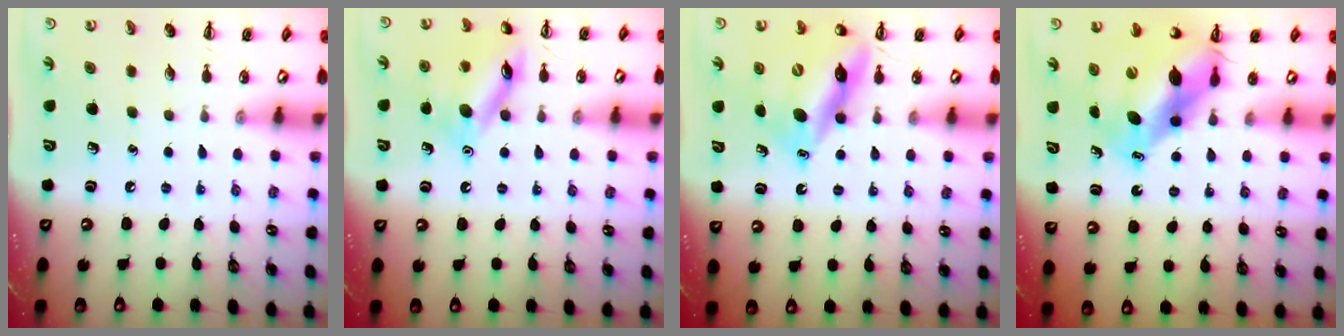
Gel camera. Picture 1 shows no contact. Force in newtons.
{"total": 13.6, "press": 13.6, "slide": 1.1}
{"total": 12.4, "press": 11.9, "slide": 3.5}
{"total": 11.1, "press": 10.7, "slide": 3.2}